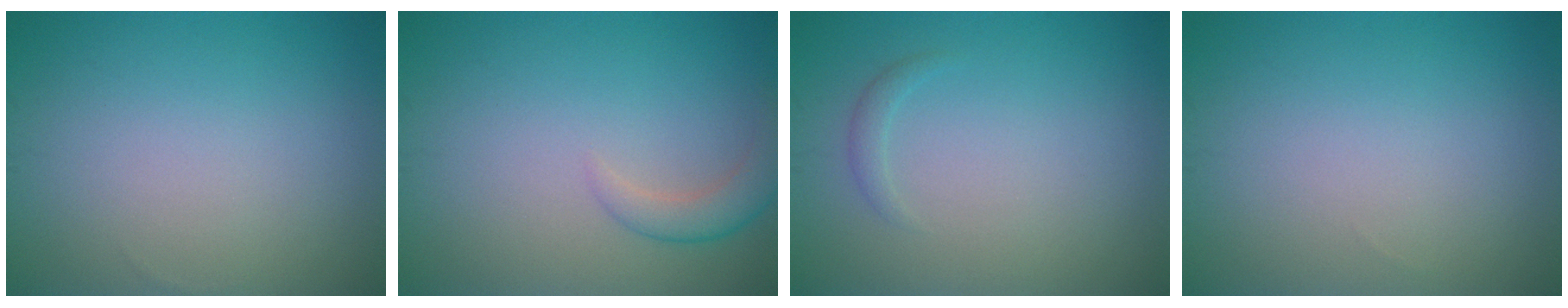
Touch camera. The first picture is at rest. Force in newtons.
{"total": 2.6, "press": 2.6, "slide": 0.2}
{"total": 0.8, "press": 0.8, "slide": 0.0}
{"total": 0.0}